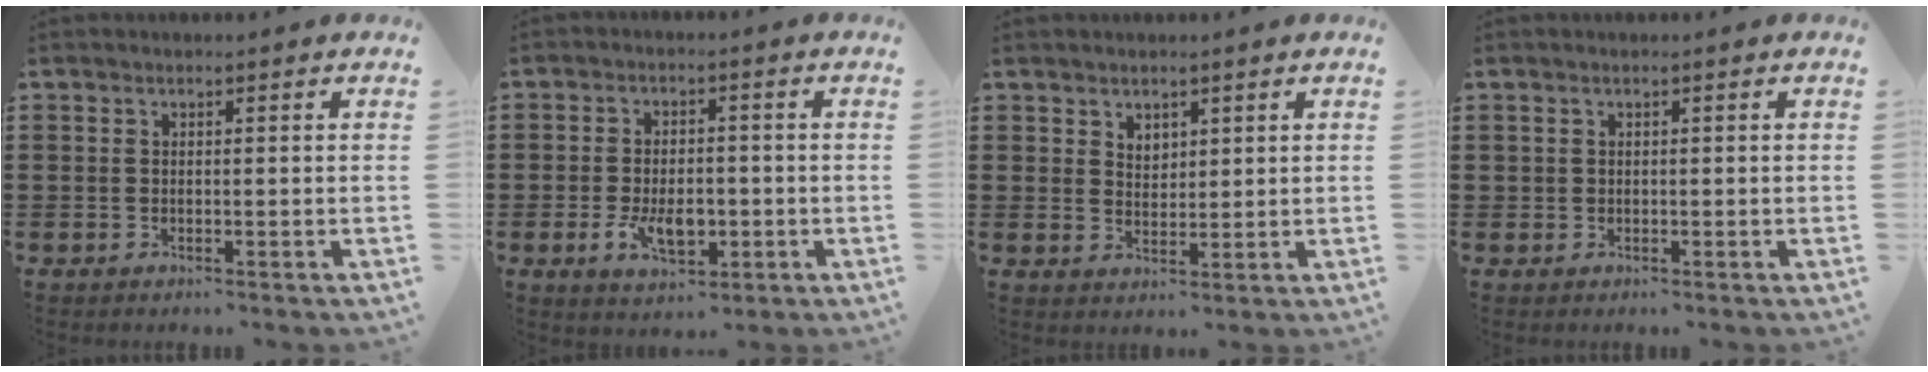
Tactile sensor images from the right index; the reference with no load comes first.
{"total": 5.8, "force": [-1.4, 3.4, 4.5], "torque": [-0.080, 0.001, -0.026]}
{"total": 2.4, "force": [1.9, 1.5, 0.3], "torque": [-0.009, 0.006, 0.036]}
{"total": 0.6, "force": [0.2, 0.5, 0.1], "torque": [-0.002, 0.004, 0.004]}